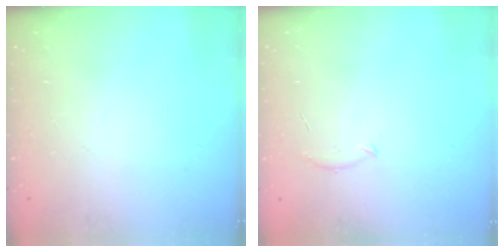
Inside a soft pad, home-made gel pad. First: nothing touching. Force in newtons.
{"total": 5.5, "press": 5.2, "slide": 1.5}